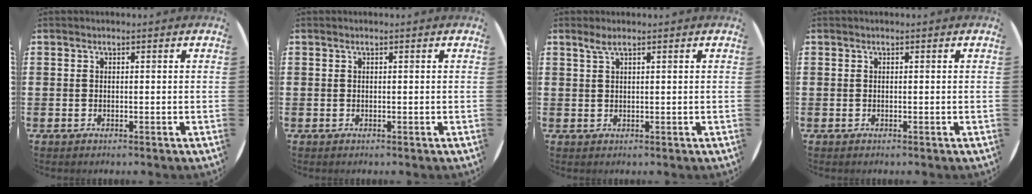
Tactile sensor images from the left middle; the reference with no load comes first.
{"total": 0.0}
{"total": 1.5, "force": [1.1, 0.1, 1.1], "torque": [-0.023, 0.003, 0.018]}
{"total": 0.0}